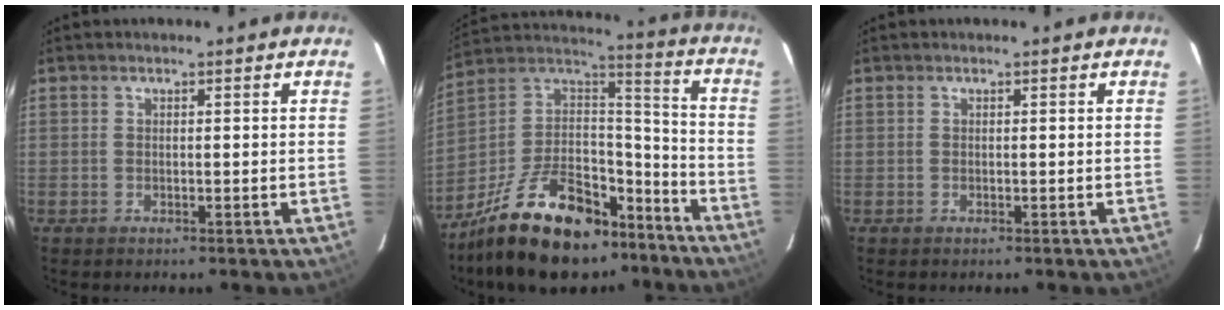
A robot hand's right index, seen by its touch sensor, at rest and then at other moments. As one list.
[{"total": 26.3, "force": [-17.9, 12.6, 14.7], "torque": [-0.286, 0.030, -0.270]}, {"total": 0.0}]